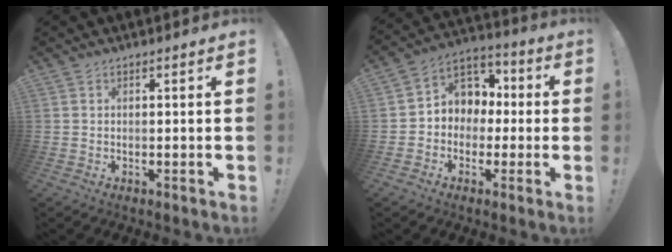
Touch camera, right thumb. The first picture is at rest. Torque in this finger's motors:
{"motor_torque": [1.50, 1.42, 0.88, -0.51, 0.00]}